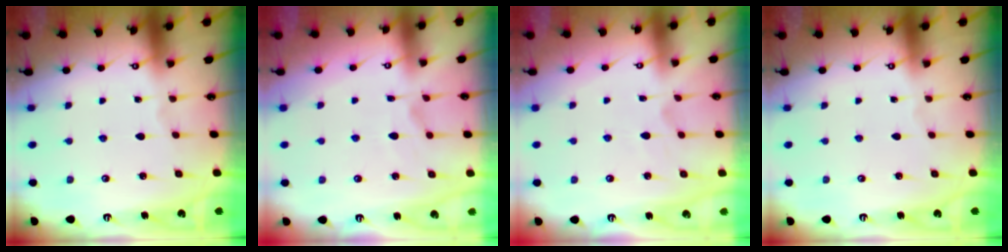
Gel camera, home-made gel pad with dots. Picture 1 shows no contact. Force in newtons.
{"total": 2.2, "press": 1.7, "slide": 1.4}
{"total": 2.4, "press": 2.2, "slide": 1.1}
{"total": 0.0}